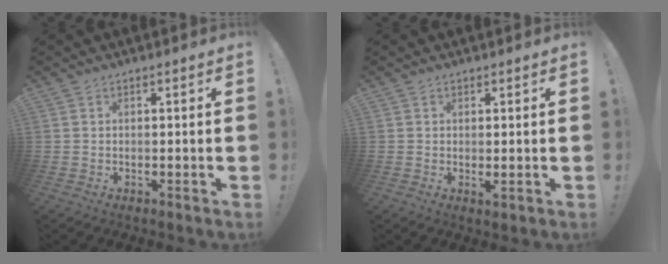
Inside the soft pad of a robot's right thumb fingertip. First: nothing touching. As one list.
[{"total": 1.1, "force": [0.5, 0.5, 0.9], "torque": [-0.012, -0.003, 0.010]}]